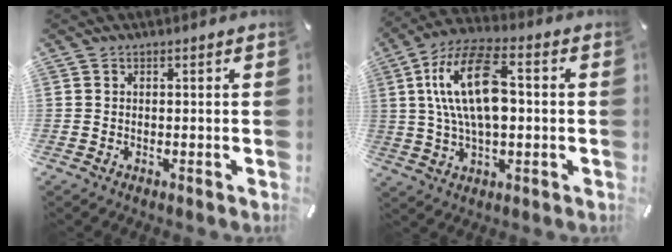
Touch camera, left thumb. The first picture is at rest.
{"total": 16.3, "force": [2.0, 8.3, 13.9], "torque": [-0.286, 0.001, 0.031]}